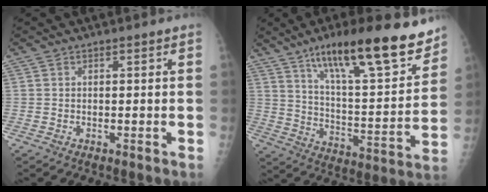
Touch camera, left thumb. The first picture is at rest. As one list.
[{"total": 24.2, "force": [15.8, 6.0, 17.3], "torque": [-0.237, -0.059, 0.252]}]